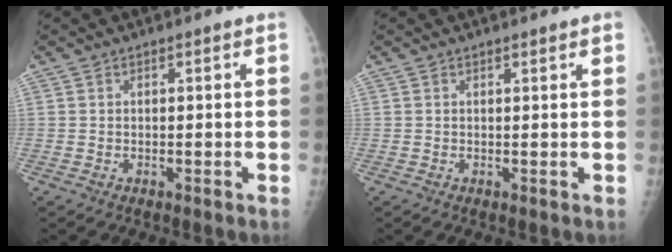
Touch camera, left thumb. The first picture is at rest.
{"total": 1.3, "force": [1.0, 0.2, 0.9], "torque": [-0.009, 0.001, 0.012]}